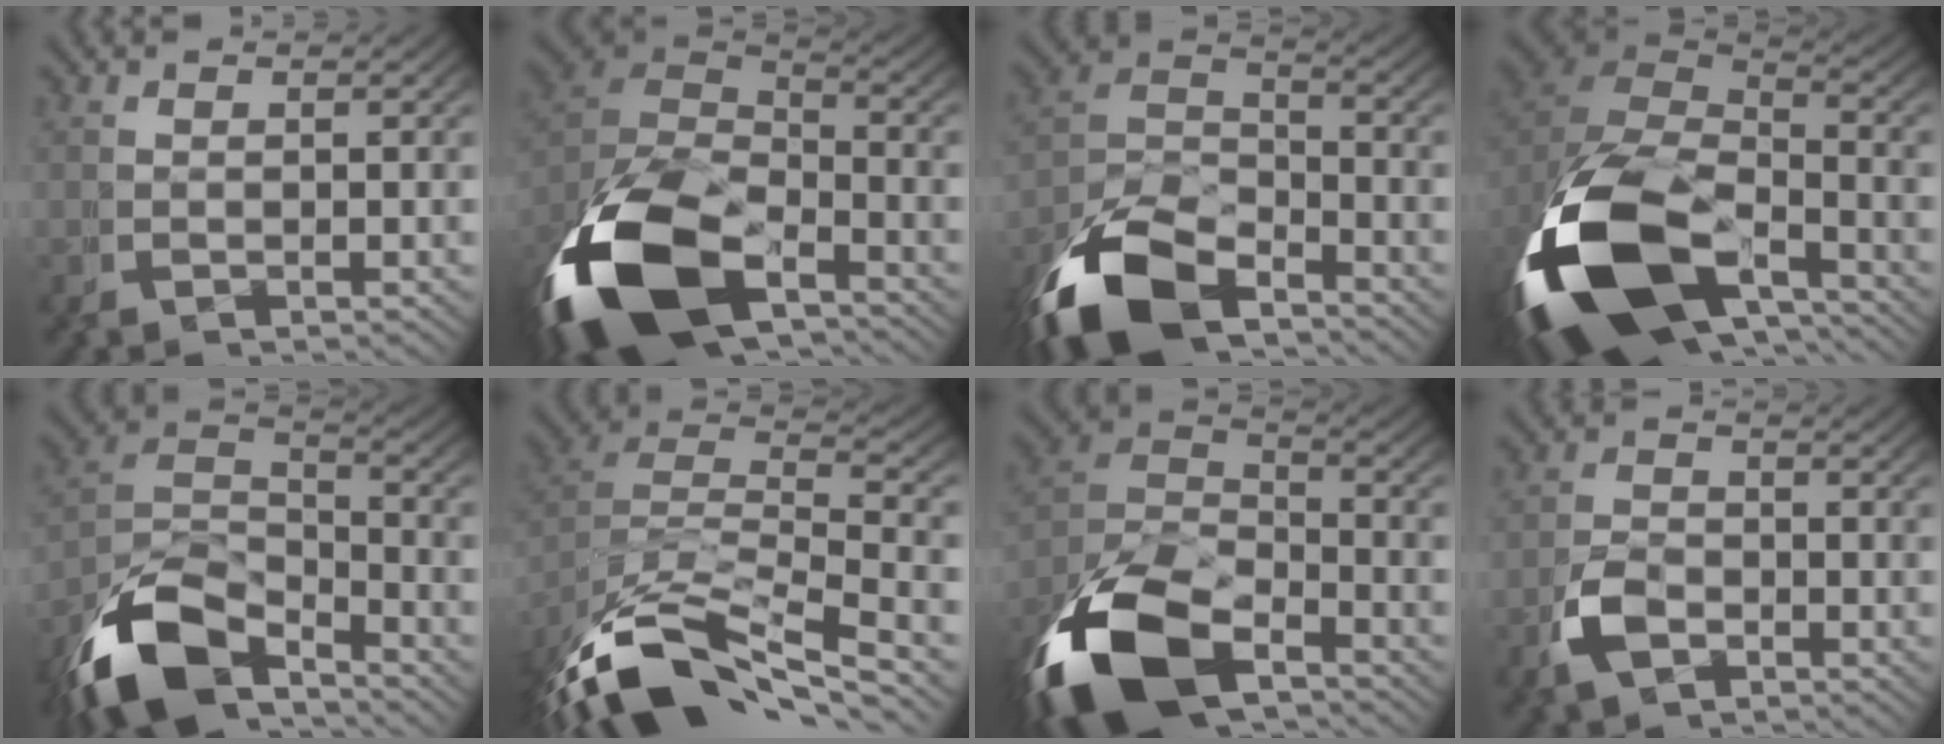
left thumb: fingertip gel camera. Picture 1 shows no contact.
{"total": 14.8, "force": [-4.0, 9.3, 10.8], "torque": [-0.251, -0.050, -0.047]}
{"total": 10.0, "force": [-5.4, 5.8, 6.0], "torque": [-0.125, -0.028, -0.083]}
{"total": 19.0, "force": [-3.8, 12.7, 13.6], "torque": [-0.331, -0.069, -0.036]}
{"total": 10.8, "force": [-5.2, 6.7, 6.7], "torque": [-0.146, -0.037, -0.075]}
{"total": 10.9, "force": [-2.5, 7.0, 7.9], "torque": [-0.181, -0.027, -0.032]}
{"total": 12.0, "force": [-5.0, 7.4, 8.1], "torque": [-0.178, -0.034, -0.072]}
{"total": 2.7, "force": [-1.9, 1.7, 0.9], "torque": [-0.032, -0.008, -0.030]}